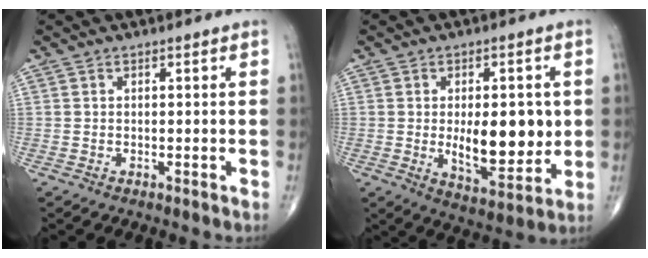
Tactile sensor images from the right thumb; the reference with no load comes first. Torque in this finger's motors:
{"motor_torque": [0.85, 0.96, 0.50, 0.32, 0.22]}